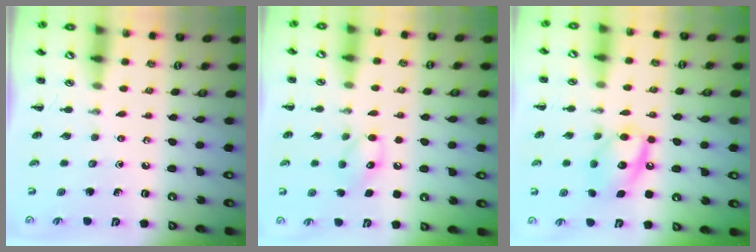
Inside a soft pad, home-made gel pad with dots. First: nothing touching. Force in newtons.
{"total": 8.8, "press": 8.8, "slide": 1.2}
{"total": 12.9, "press": 12.7, "slide": 2.1}